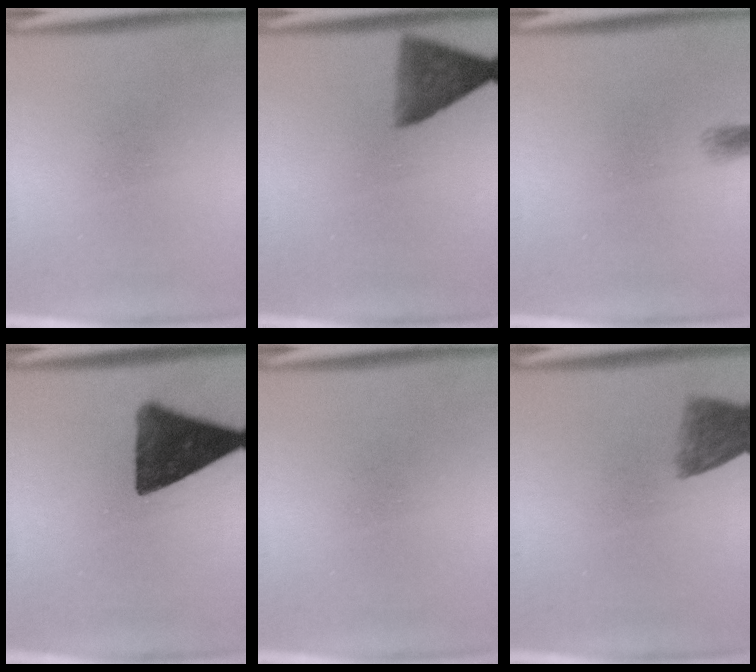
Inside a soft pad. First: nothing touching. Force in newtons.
{"total": 6.8}
{"total": 1.4}
{"total": 13.2}
{"total": 0.0}
{"total": 5.6}